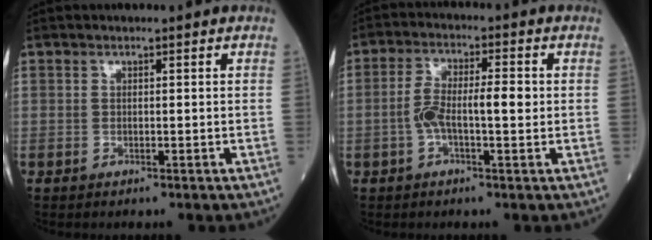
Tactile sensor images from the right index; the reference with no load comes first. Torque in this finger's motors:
{"motor_torque": [0.14, -0.08, 0.15, 0.06]}